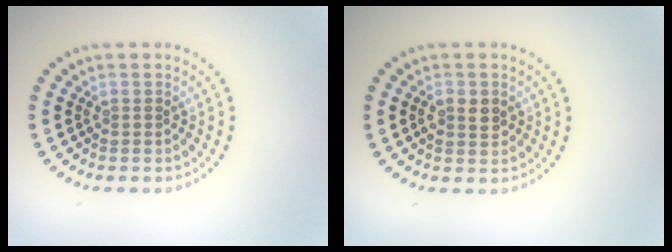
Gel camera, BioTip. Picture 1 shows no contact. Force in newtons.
{"total": 2.1, "press": 2.1, "slide": 0.2}